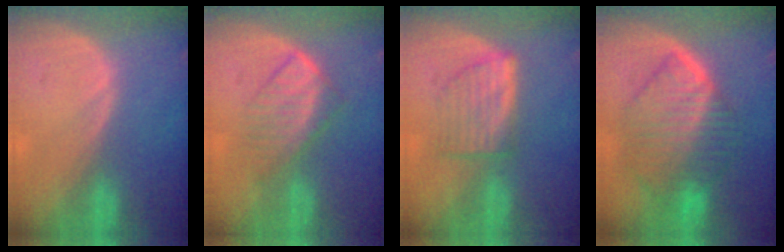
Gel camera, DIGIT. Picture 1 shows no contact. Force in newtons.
{"total": 5.9, "press": 5.8, "slide": 1.3}
{"total": 5.5, "press": 5.5, "slide": 0.4}
{"total": 10.5, "press": 10.5, "slide": 0.9}